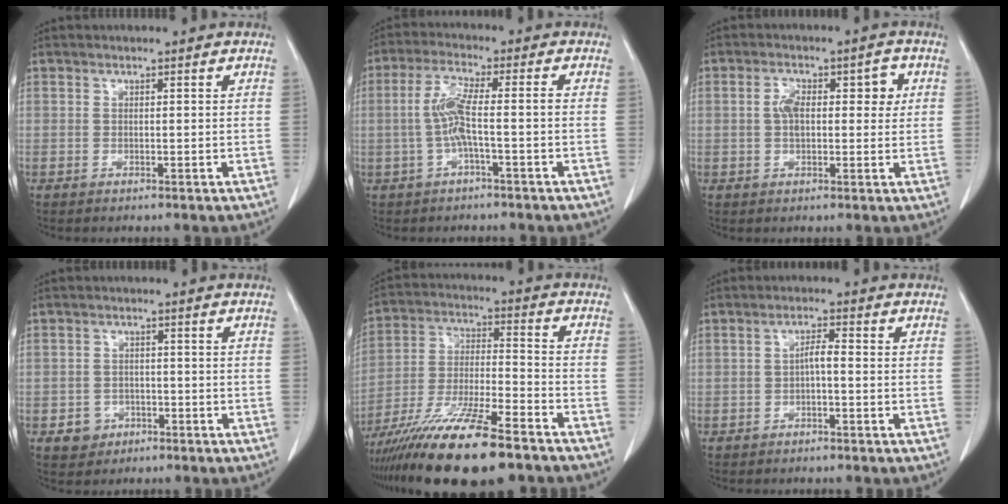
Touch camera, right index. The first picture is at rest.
{"total": 5.7, "force": [-1.0, 0.4, 5.6], "torque": [-0.123, 0.014, -0.020]}
{"total": 6.2, "force": [1.1, 2.9, 5.4], "torque": [-0.088, 0.023, 0.015]}
{"total": 3.4, "force": [-1.6, 3.0, 0.5], "torque": [-0.003, 0.012, -0.019]}
{"total": 18.9, "force": [-13.7, 2.4, 12.8], "torque": [-0.238, -0.035, -0.244]}
{"total": 2.3, "force": [-0.5, 0.4, 2.2], "torque": [-0.038, 0.005, -0.009]}